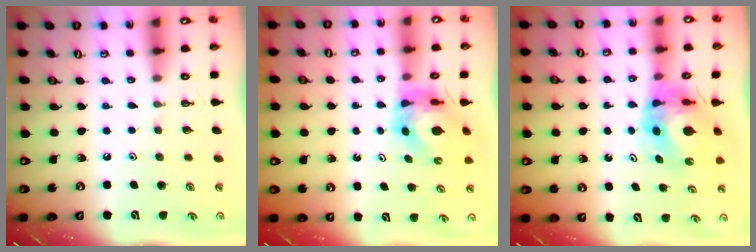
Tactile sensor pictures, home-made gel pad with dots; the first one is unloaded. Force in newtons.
{"total": 5.6, "press": 5.6, "slide": 0.4}
{"total": 8.4, "press": 8.4, "slide": 1.0}